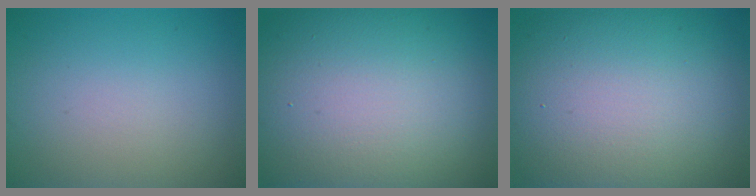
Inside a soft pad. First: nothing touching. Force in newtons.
{"total": 18.8, "press": 18.7, "slide": 1.6}
{"total": 16.6, "press": 16.6, "slide": 0.6}